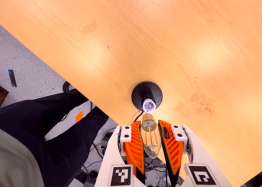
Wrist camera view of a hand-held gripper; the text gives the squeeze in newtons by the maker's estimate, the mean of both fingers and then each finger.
{"total": 21.5, "left": 23.2, "right": 19.8}